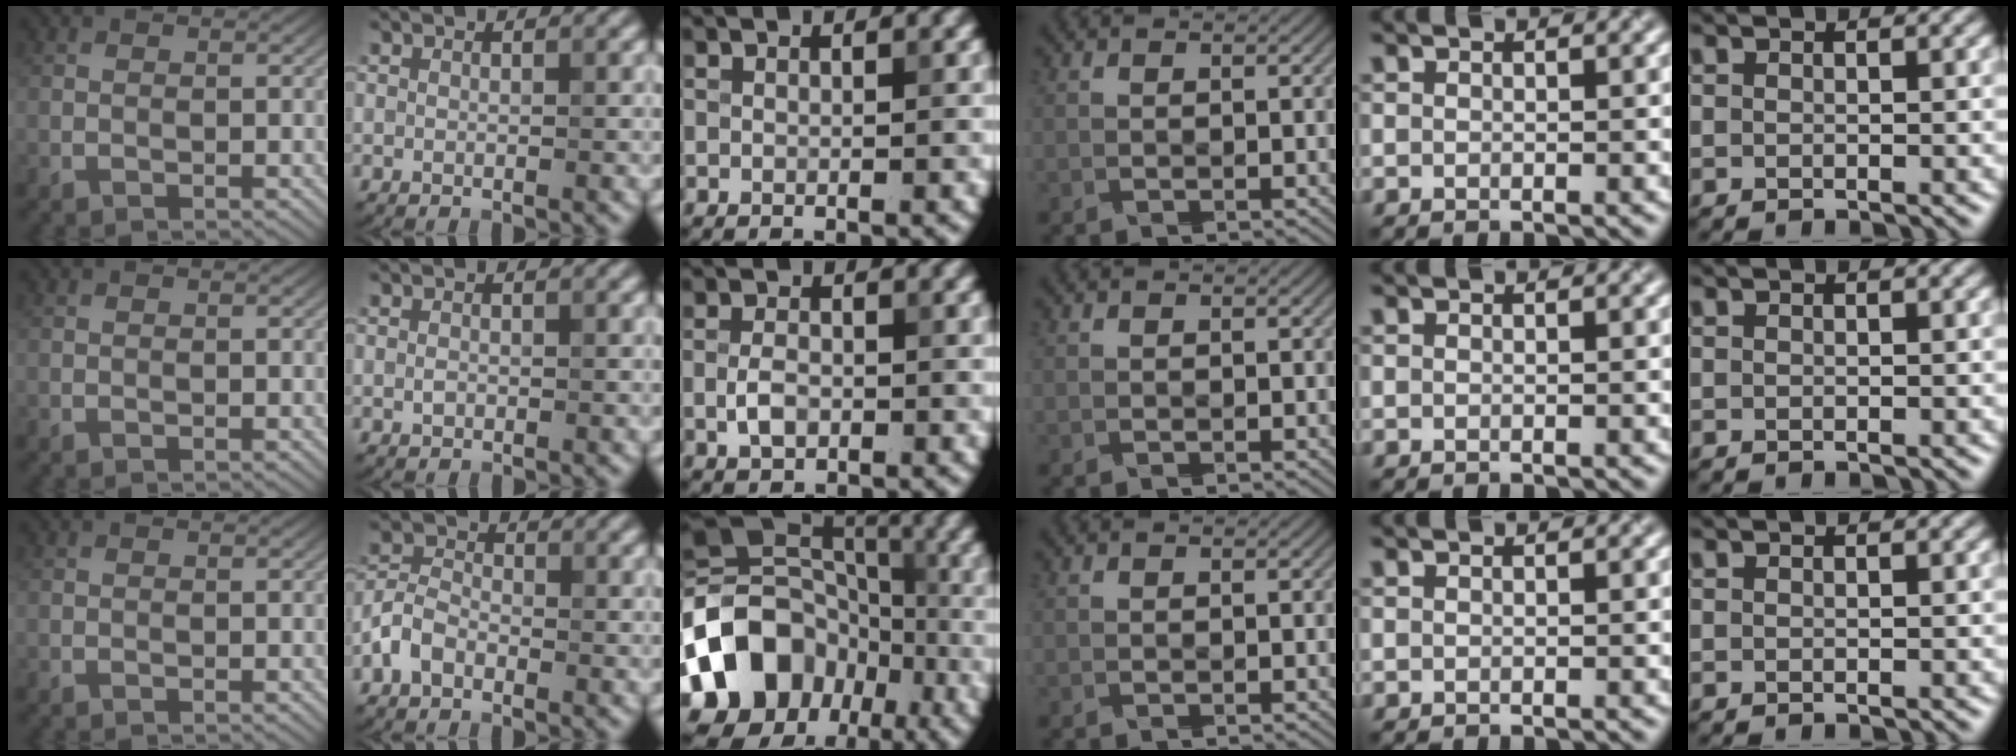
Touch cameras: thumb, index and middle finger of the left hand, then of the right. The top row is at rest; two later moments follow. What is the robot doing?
{"motion": "fold", "object": "receipt paper"}